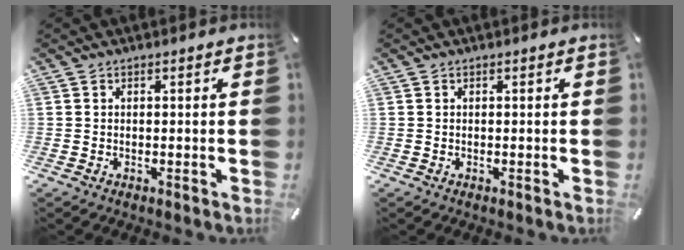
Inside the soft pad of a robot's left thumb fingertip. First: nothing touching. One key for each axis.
{"total": 0.0}